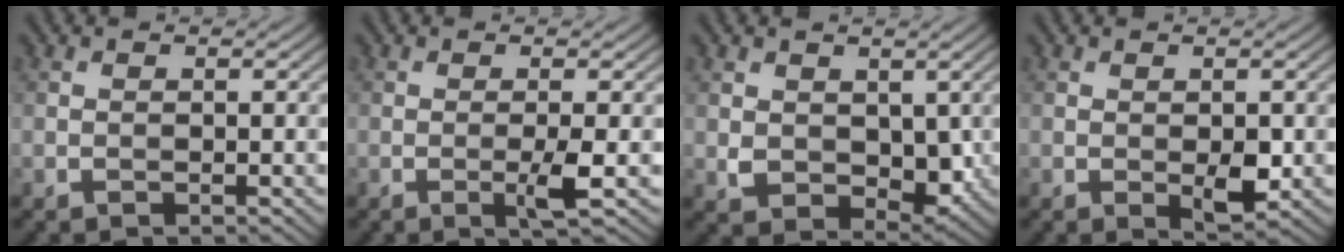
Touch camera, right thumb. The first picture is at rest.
{"total": 2.4, "force": [-0.6, -0.1, 2.4], "torque": [-0.045, 0.000, -0.015]}
{"total": 5.3, "force": [0.9, 3.9, 3.4], "torque": [-0.077, -0.017, 0.023]}
{"total": 2.4, "force": [-0.3, 1.1, 2.1], "torque": [-0.035, -0.007, -0.002]}